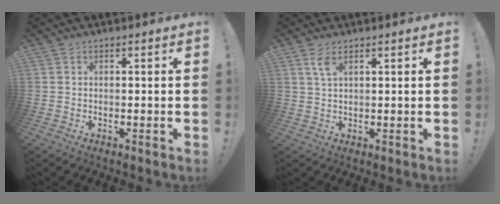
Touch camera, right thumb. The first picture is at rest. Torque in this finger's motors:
{"motor_torque": [0.02, 0.11, 0.21, -0.32, 0.13]}